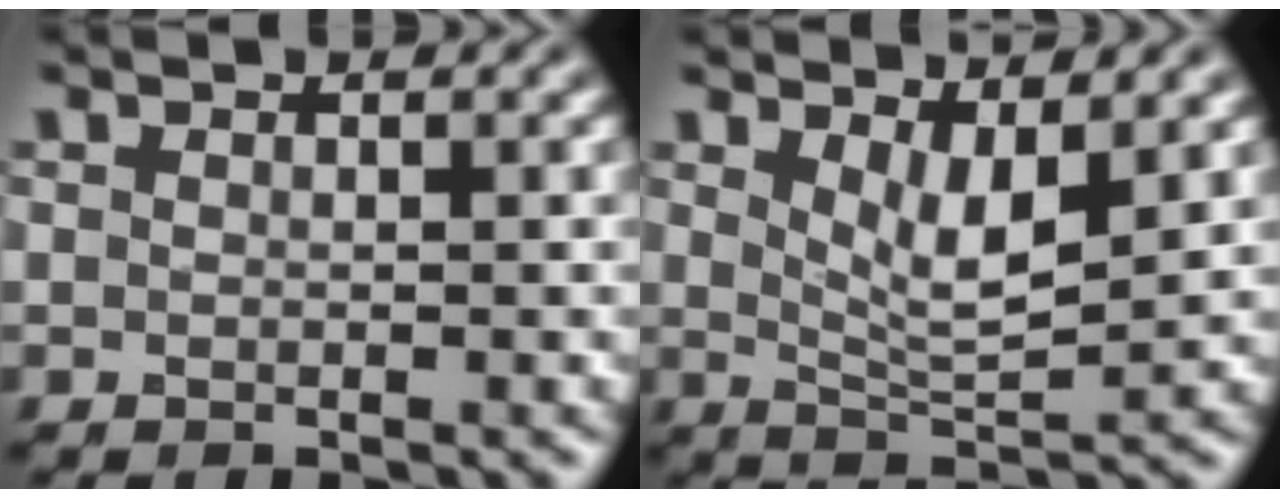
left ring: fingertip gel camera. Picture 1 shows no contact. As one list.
[{"total": 3.7, "force": [1.7, 1.1, 3.1], "torque": [-0.058, -0.014, 0.033]}]